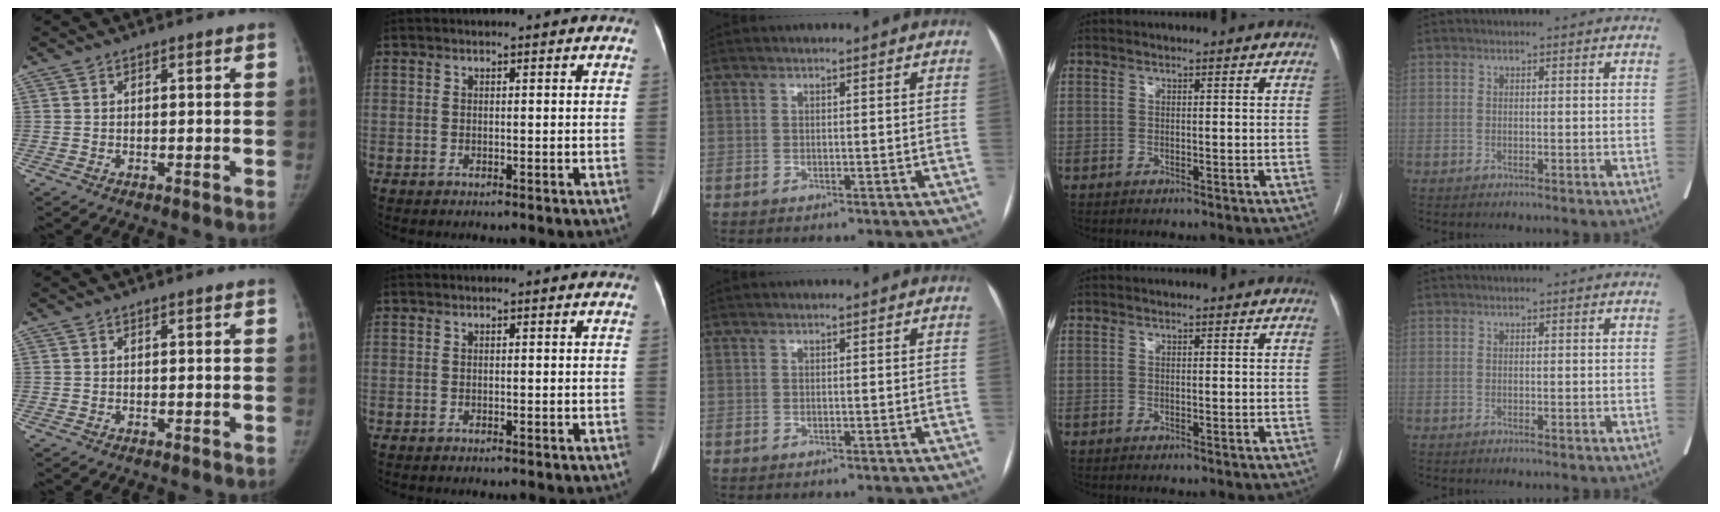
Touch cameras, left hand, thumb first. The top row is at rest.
{}